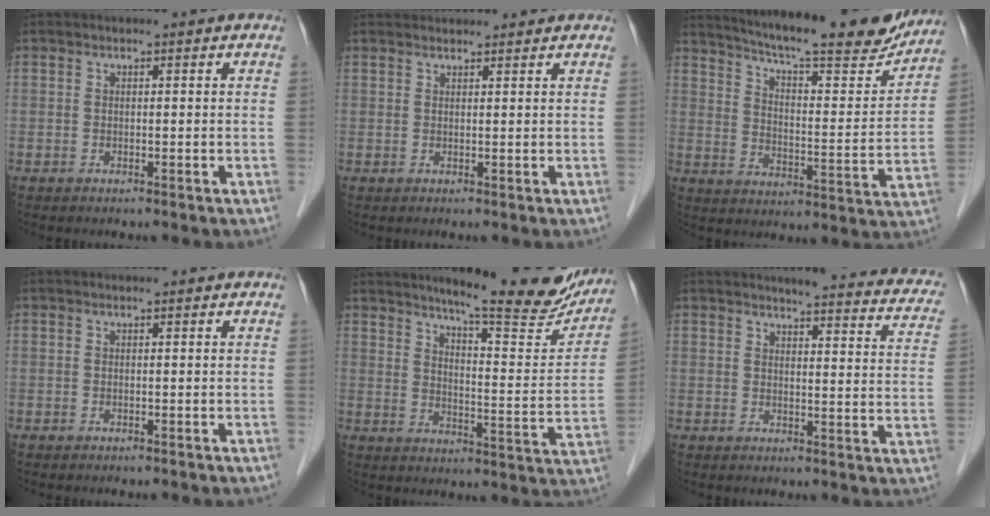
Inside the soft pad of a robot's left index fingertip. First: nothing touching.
{"total": 4.2, "force": [4.2, 0.6, 0.5], "torque": [-0.008, 0.037, 0.059]}
{"total": 22.6, "force": [20.0, 2.7, 10.2], "torque": [-0.161, -0.031, 0.269]}
{"total": 0.0}
{"total": 19.8, "force": [17.1, 2.2, 9.7], "torque": [-0.123, -0.049, 0.215]}
{"total": 16.2, "force": [14.2, 2.8, 7.3], "torque": [-0.068, -0.023, 0.141]}